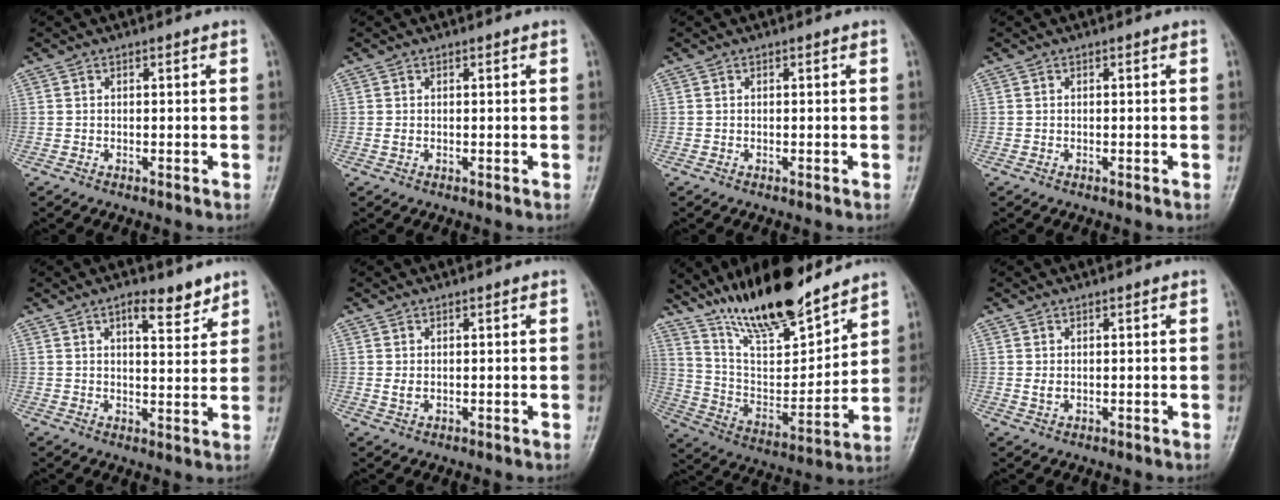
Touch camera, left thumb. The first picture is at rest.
{"total": 0.9, "force": [0.3, 0.4, 0.7], "torque": [-0.013, 0.004, 0.008]}
{"total": 0.0}
{"total": 0.0}
{"total": 6.3, "force": [4.3, 2.3, 3.9], "torque": [-0.038, -0.028, 0.063]}
{"total": 1.7, "force": [0.7, 0.9, 1.3], "torque": [-0.021, -0.003, 0.018]}
{"total": 20.4, "force": [16.2, 5.6, 11.0], "torque": [-0.150, -0.091, 0.292]}
{"total": 1.6, "force": [0.7, 0.8, 1.2], "torque": [-0.019, -0.003, 0.018]}